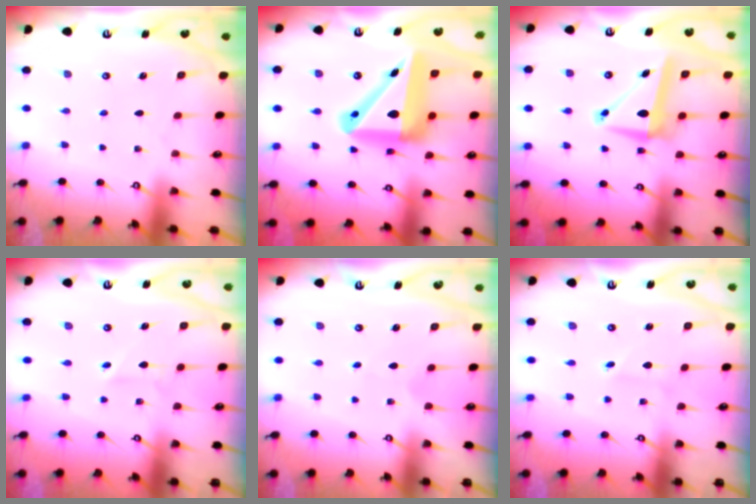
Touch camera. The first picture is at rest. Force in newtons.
{"total": 19.3, "press": 18.9, "slide": 3.6}
{"total": 10.3, "press": 10.1, "slide": 1.7}
{"total": 3.4, "press": 3.3, "slide": 0.4}
{"total": 2.8, "press": 2.8, "slide": 0.1}
{"total": 1.1, "press": 1.1, "slide": 0.1}